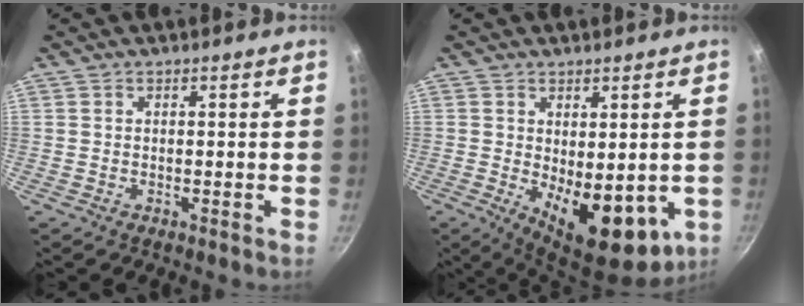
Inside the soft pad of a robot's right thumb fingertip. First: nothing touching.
{"total": 12.8, "force": [-1.5, 6.6, 10.9], "torque": [-0.129, -0.023, -0.006]}